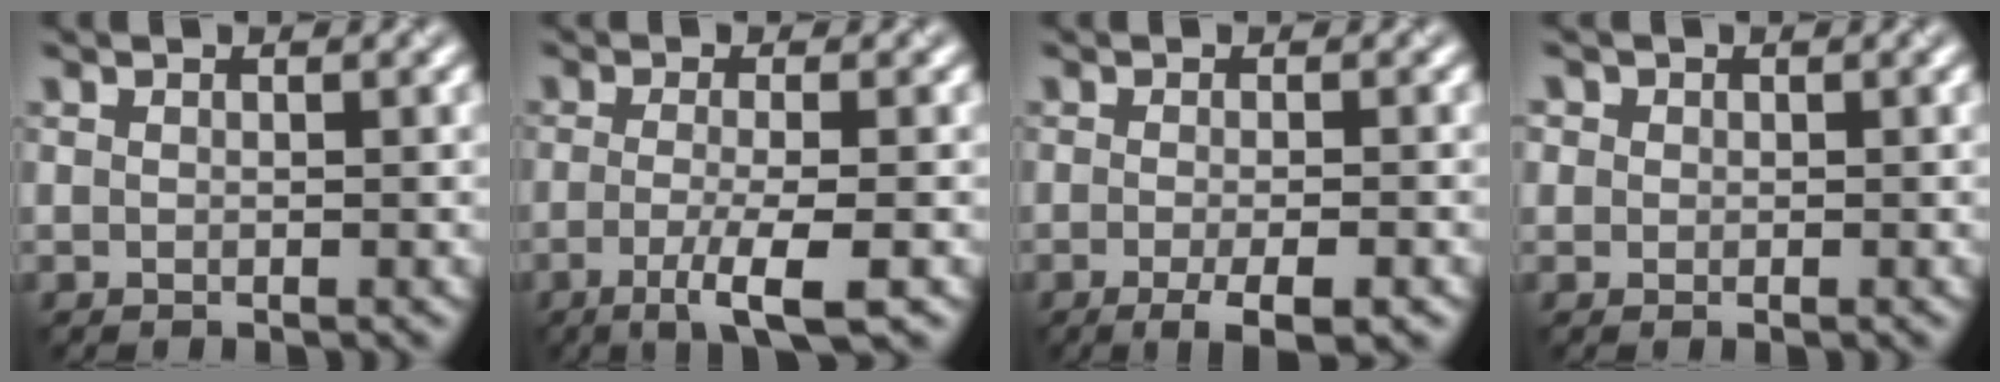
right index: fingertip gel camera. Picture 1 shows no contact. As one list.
[{"total": 4.3, "force": [-2.2, 0.6, 3.6], "torque": [-0.068, -0.003, -0.037]}, {"total": 3.9, "force": [-2.2, 0.7, 3.1], "torque": [-0.047, 0.001, -0.023]}, {"total": 0.5, "force": [0.0, 0.4, -0.4], "torque": [0.005, 0.005, 0.004]}]